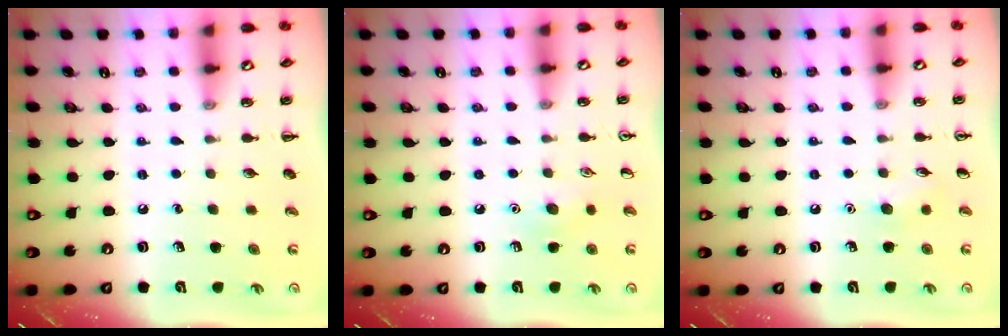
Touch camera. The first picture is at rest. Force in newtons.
{"total": 7.3, "press": 7.0, "slide": 2.0}
{"total": 5.2, "press": 5.0, "slide": 1.6}